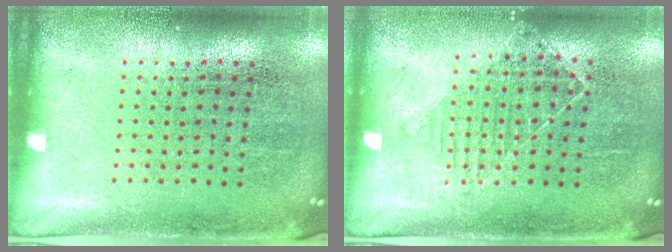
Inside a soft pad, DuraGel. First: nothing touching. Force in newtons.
{"total": 1.1, "press": 1.0, "slide": 0.4}